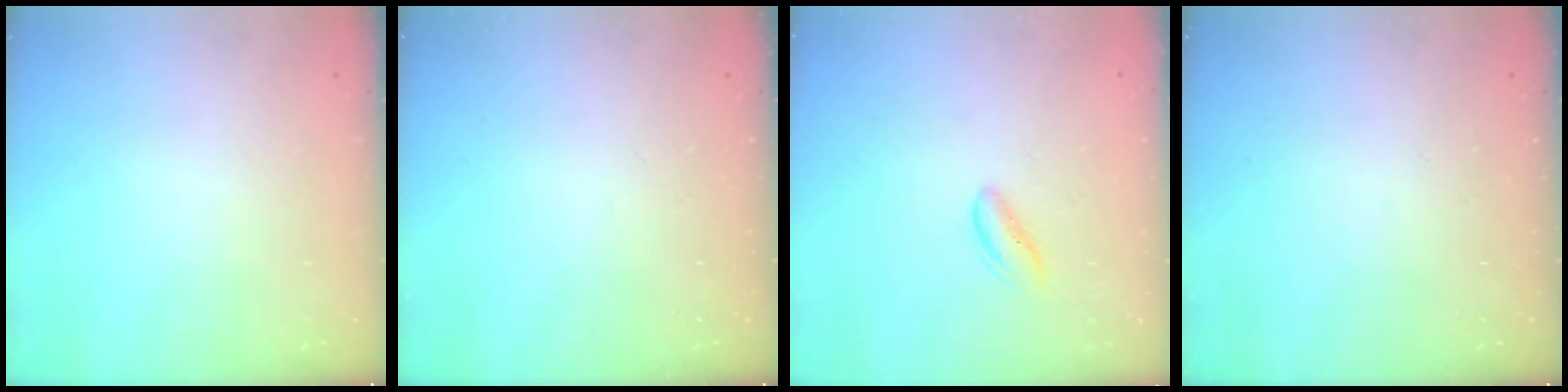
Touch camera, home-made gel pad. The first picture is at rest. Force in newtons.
{"total": 0.0}
{"total": 2.9, "press": 2.9, "slide": 0.3}
{"total": 0.0}